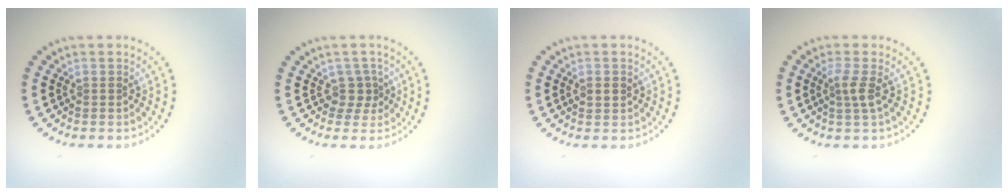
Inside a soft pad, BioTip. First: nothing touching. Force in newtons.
{"total": 1.8, "press": 1.1, "slide": 1.4}
{"total": 1.5, "press": 1.5, "slide": 0.1}
{"total": 1.8, "press": 1.3, "slide": 1.1}